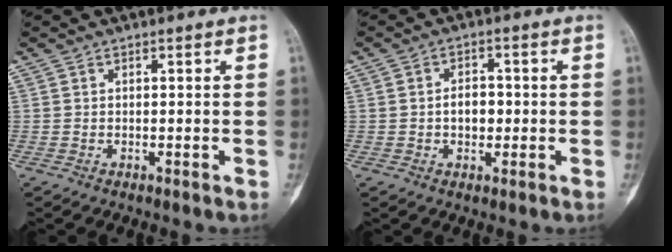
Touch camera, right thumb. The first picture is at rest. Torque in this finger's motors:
{"motor_torque": [0.30, 0.62, 0.29, -0.57, 0.11]}